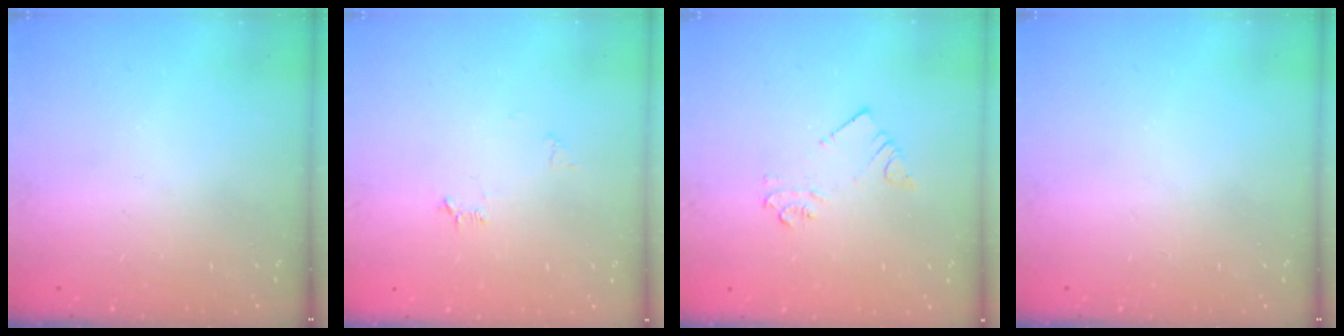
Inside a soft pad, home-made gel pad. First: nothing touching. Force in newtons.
{"total": 4.9, "press": 4.9, "slide": 0.5}
{"total": 3.2, "press": 3.2, "slide": 0.2}
{"total": 0.0}